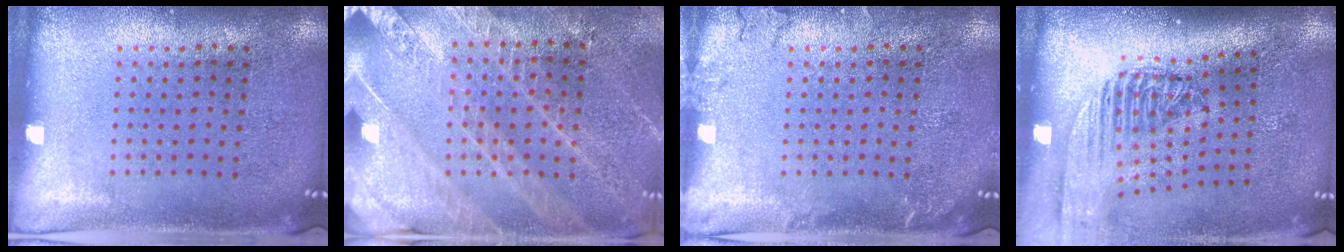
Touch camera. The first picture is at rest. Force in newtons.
{"total": 3.0, "press": 2.9, "slide": 0.9}
{"total": 1.3, "press": 1.3, "slide": 0.3}
{"total": 2.4, "press": 1.8, "slide": 1.6}